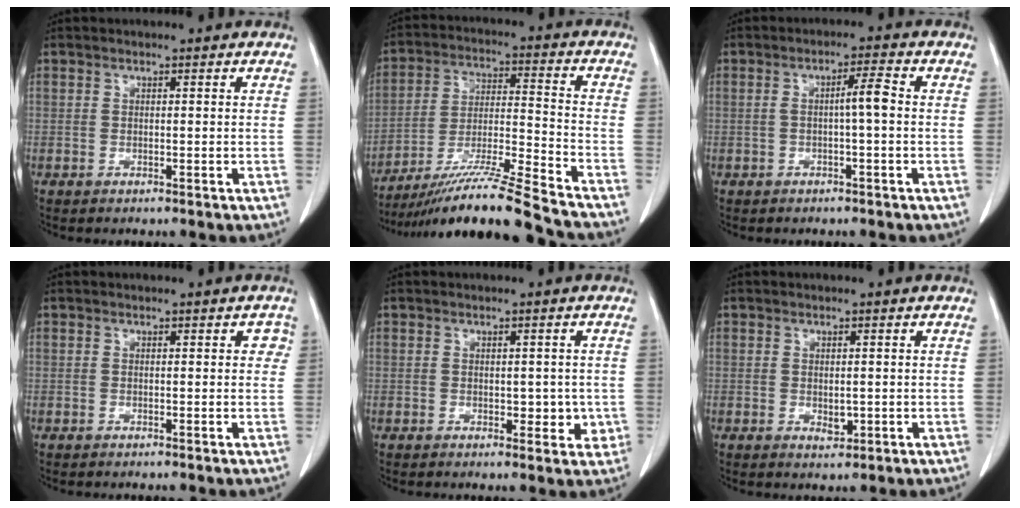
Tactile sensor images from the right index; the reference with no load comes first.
{"total": 17.7, "force": [-15.5, -1.9, 8.2], "torque": [-0.160, -0.018, -0.270]}
{"total": 3.4, "force": [-0.2, 0.2, 3.4], "torque": [-0.058, 0.008, -0.003]}
{"total": 1.5, "force": [0.4, 0.9, 1.1], "torque": [-0.004, 0.009, 0.003]}
{"total": 3.6, "force": [-0.4, 2.3, 2.8], "torque": [-0.022, 0.001, 0.002]}
{"total": 1.8, "force": [-0.2, 1.1, 1.4], "torque": [-0.022, -0.003, 0.003]}